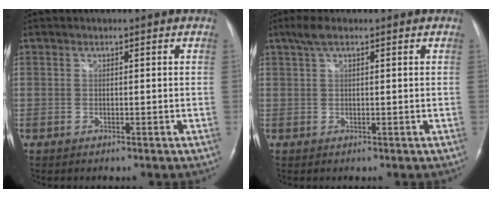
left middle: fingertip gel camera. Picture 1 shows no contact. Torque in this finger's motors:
{"motor_torque": [0.26, -0.04, -0.03, 0.01]}